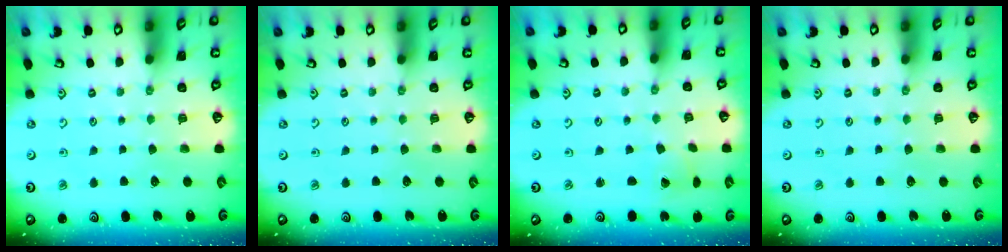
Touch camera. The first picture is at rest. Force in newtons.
{"total": 0.0}
{"total": 2.2, "press": 2.2, "slide": 0.2}
{"total": 0.0}